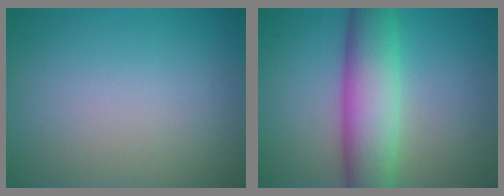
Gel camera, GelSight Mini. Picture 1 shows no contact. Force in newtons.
{"total": 7.9, "press": 7.9, "slide": 0.2}